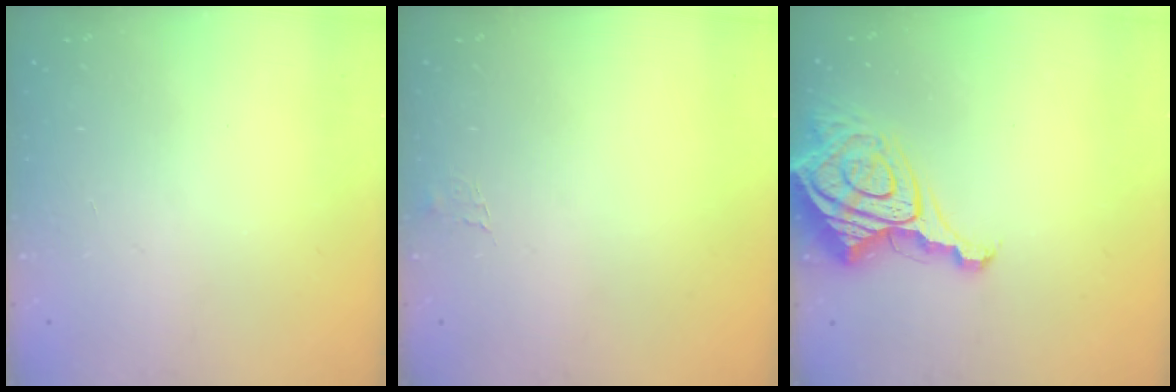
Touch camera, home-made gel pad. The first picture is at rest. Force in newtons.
{"total": 3.3, "press": 3.3, "slide": 0.3}
{"total": 12.9, "press": 12.9, "slide": 1.3}